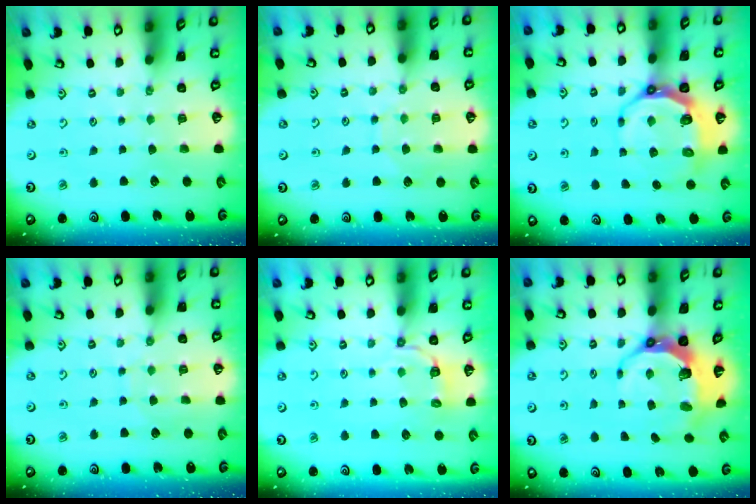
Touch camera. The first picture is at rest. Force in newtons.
{"total": 7.9, "press": 7.8, "slide": 0.5}
{"total": 8.7, "press": 7.7, "slide": 4.1}
{"total": 4.0, "press": 4.0, "slide": 0.4}
{"total": 4.0, "press": 3.5, "slide": 1.9}
{"total": 9.5, "press": 8.1, "slide": 5.0}